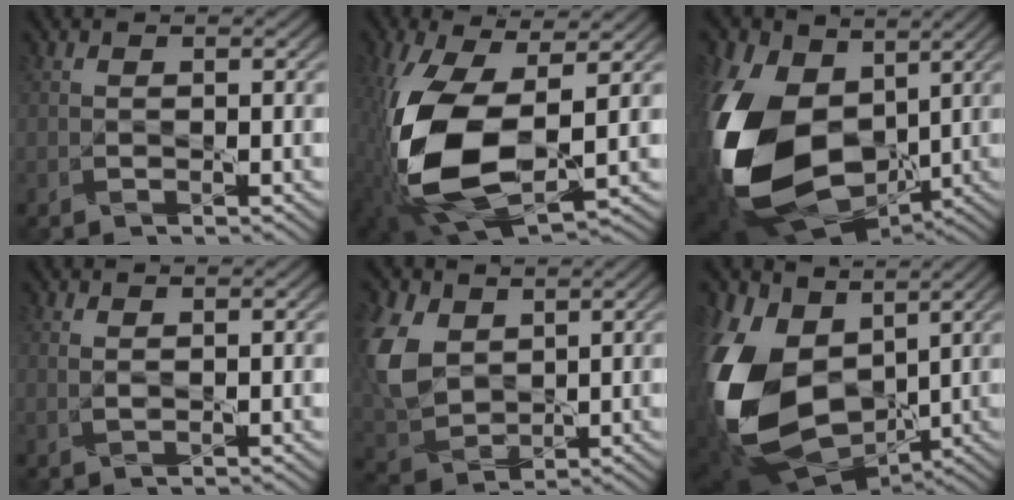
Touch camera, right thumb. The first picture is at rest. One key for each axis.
{"total": 14.8, "fx": -0.8, "fy": 8.0, "fz": 12.4, "tx": -0.299, "ty": -0.026, "tz": -0.007}
{"total": 20.0, "fx": 0.4, "fy": 13.8, "fz": 14.5, "tx": -0.367, "ty": -0.039, "tz": 0.033}
{"total": 0.7, "fx": 0.6, "fy": 0.0, "fz": 0.4, "tx": -0.014, "ty": 0.000, "tz": 0.013}
{"total": 10.6, "fx": 3.4, "fy": 7.3, "fz": 6.9, "tx": -0.213, "ty": 0.012, "tz": 0.070}
{"total": 17.6, "fx": 1.0, "fy": 11.9, "fz": 13.0, "tx": -0.340, "ty": -0.024, "tz": 0.030}